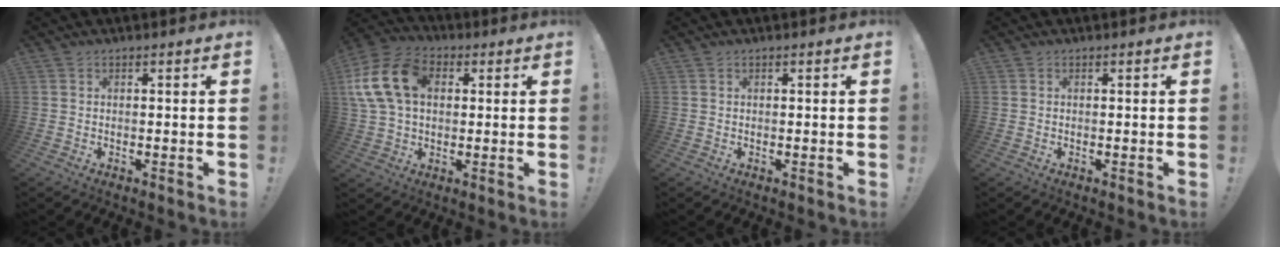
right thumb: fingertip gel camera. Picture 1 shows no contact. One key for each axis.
{"total": 17.1, "fx": 4.1, "fy": 12.2, "fz": 11.2, "tx": -0.215, "ty": 0.007, "tz": 0.079}
{"total": 0.0}
{"total": 0.0}